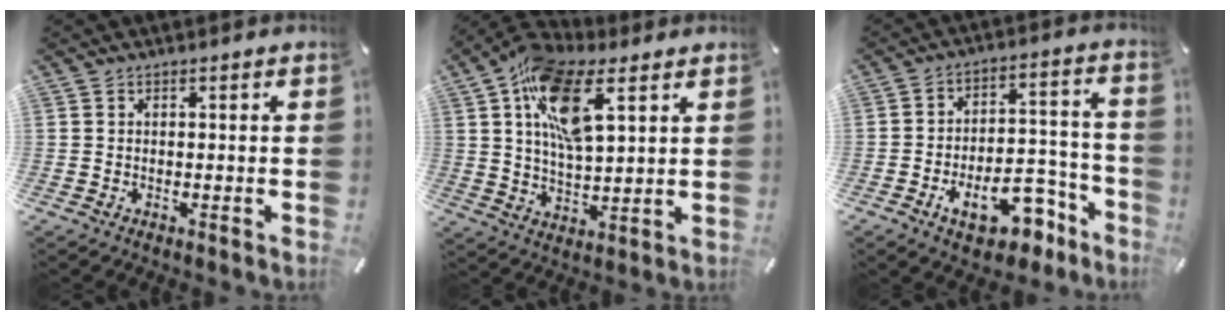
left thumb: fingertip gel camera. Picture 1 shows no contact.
{"total": 15.1, "force": [7.3, 6.9, 11.3], "torque": [-0.203, -0.014, 0.128]}
{"total": 14.9, "force": [-8.3, 7.9, 9.5], "torque": [-0.109, 0.052, -0.134]}